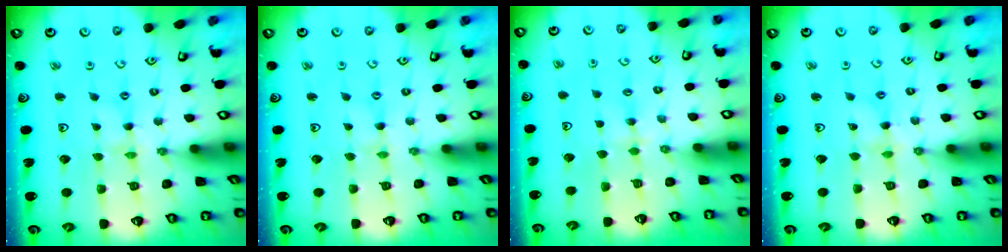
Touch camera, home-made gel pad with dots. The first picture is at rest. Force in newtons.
{"total": 0.0}
{"total": 3.5, "press": 3.4, "slide": 0.4}
{"total": 2.2, "press": 2.2, "slide": 0.1}